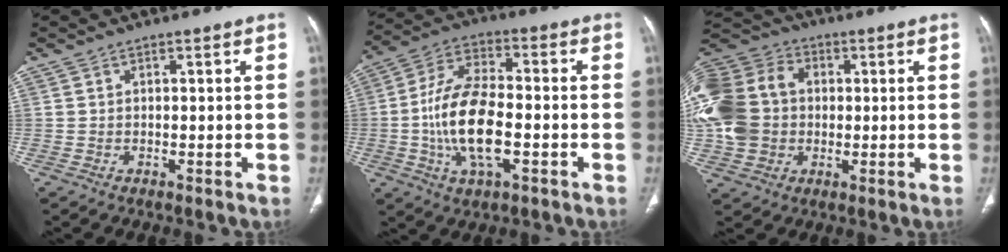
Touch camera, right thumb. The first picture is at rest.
{"total": 15.0, "force": [-2.9, 7.1, 12.9], "torque": [-0.250, 0.020, -0.055]}
{"total": 20.0, "force": [0.6, 16.2, 11.8], "torque": [-0.269, 0.034, 0.013]}